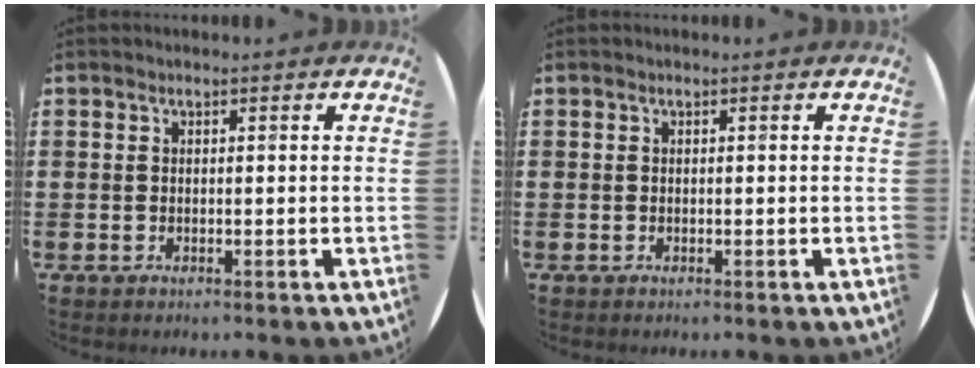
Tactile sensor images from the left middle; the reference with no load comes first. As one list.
[{"total": 0.0}]